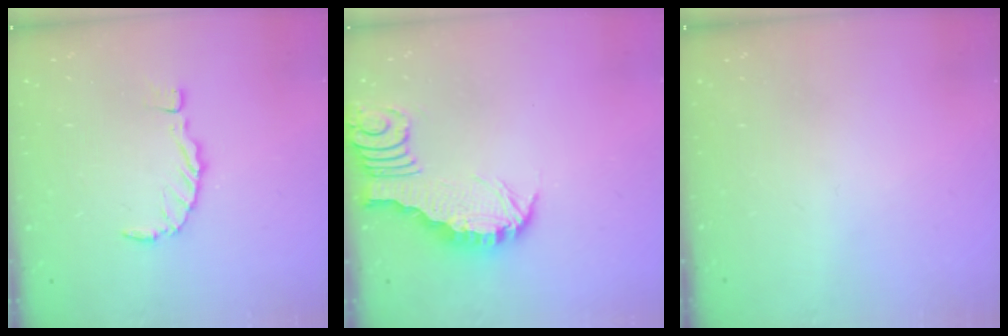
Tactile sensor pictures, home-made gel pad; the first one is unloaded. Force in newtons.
{"total": 3.2, "press": 3.2, "slide": 0.4}
{"total": 0.0}